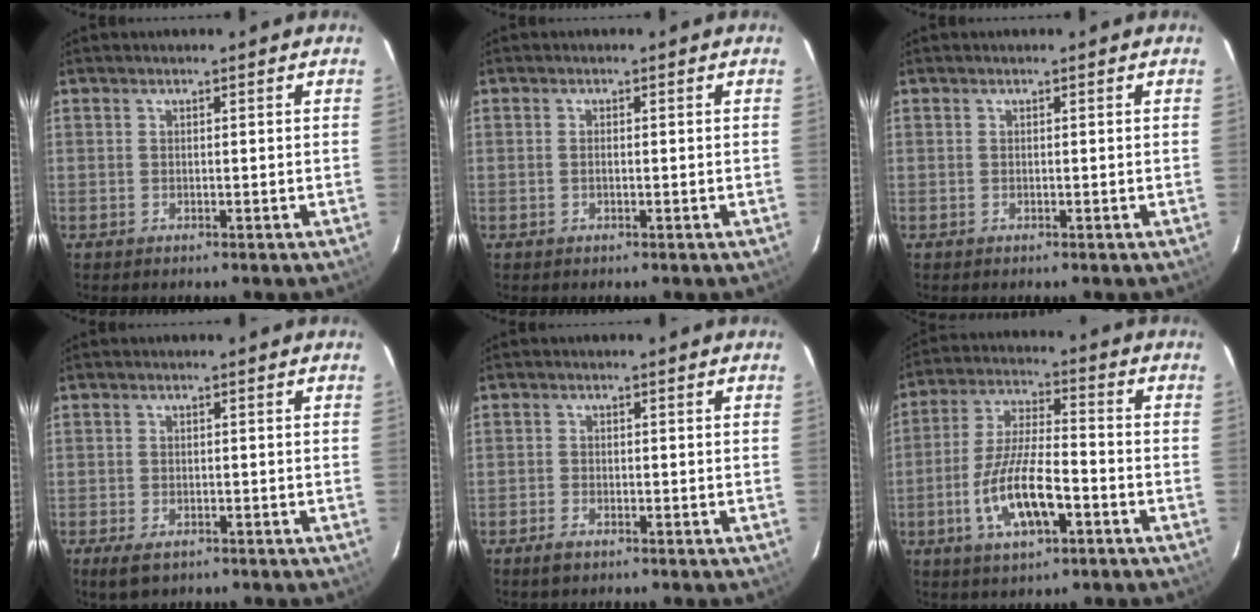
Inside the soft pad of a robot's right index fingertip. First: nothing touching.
{"total": 0.7, "force": [-0.1, 0.1, 0.7], "torque": [-0.014, 0.001, -0.003]}
{"total": 0.0}
{"total": 4.1, "force": [-2.6, 2.1, 2.4], "torque": [-0.056, -0.014, -0.045]}
{"total": 2.4, "force": [-1.8, 1.1, 1.2], "torque": [-0.030, -0.002, -0.035]}
{"total": 12.7, "force": [-4.9, 4.1, 11.0], "torque": [-0.226, -0.008, -0.087]}